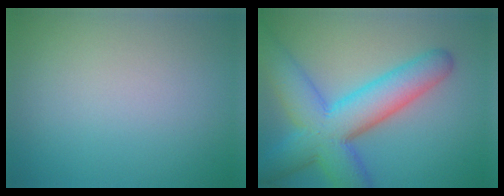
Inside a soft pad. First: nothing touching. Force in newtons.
{"total": 9.6, "press": 9.6, "slide": 0.2}